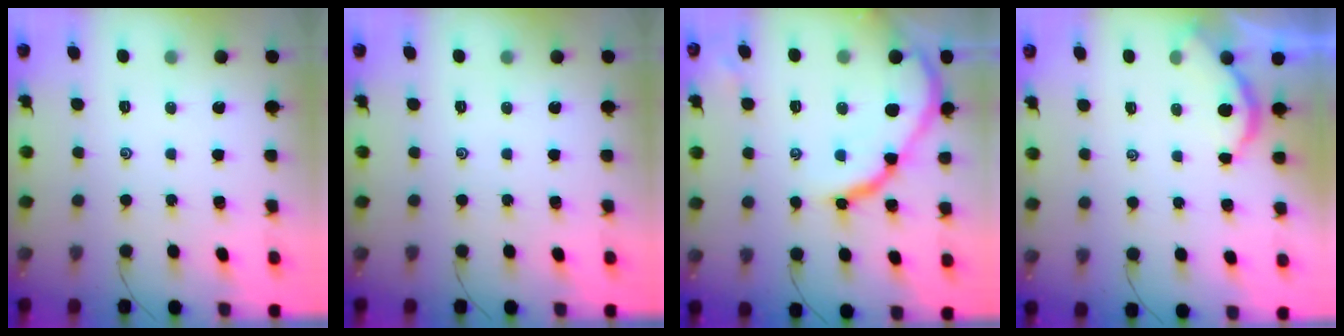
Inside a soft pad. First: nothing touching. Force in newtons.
{"total": 0.0}
{"total": 12.5, "press": 12.4, "slide": 0.8}
{"total": 1.9, "press": 1.9, "slide": 0.4}